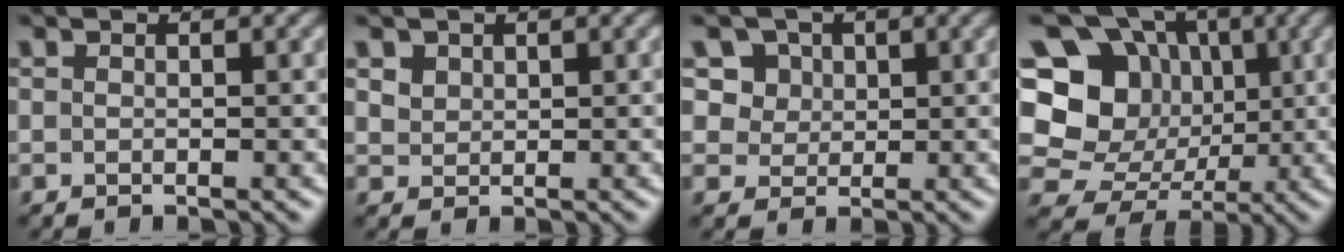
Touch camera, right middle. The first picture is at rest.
{"total": 1.6, "force": [1.1, 1.1, 0.5], "torque": [-0.014, -0.005, 0.029]}
{"total": 6.6, "force": [3.3, 5.0, 2.6], "torque": [-0.048, 0.004, 0.049]}
{"total": 15.8, "force": [2.3, 14.2, 6.5], "torque": [-0.172, 0.043, 0.023]}